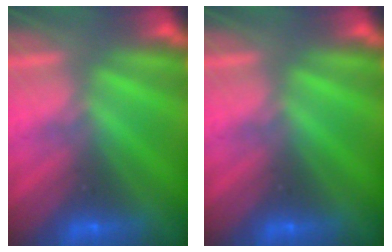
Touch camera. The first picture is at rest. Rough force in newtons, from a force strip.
{"total": 0.0}